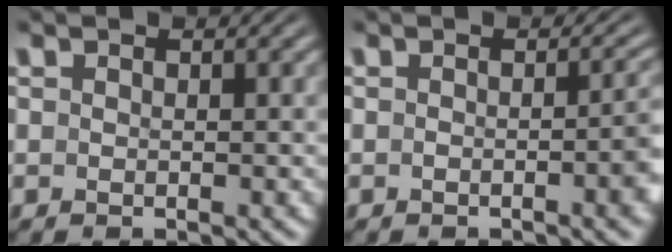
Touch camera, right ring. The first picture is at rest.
{"total": 2.6, "force": [-0.9, 0.3, 2.4], "torque": [-0.022, 0.002, -0.016]}